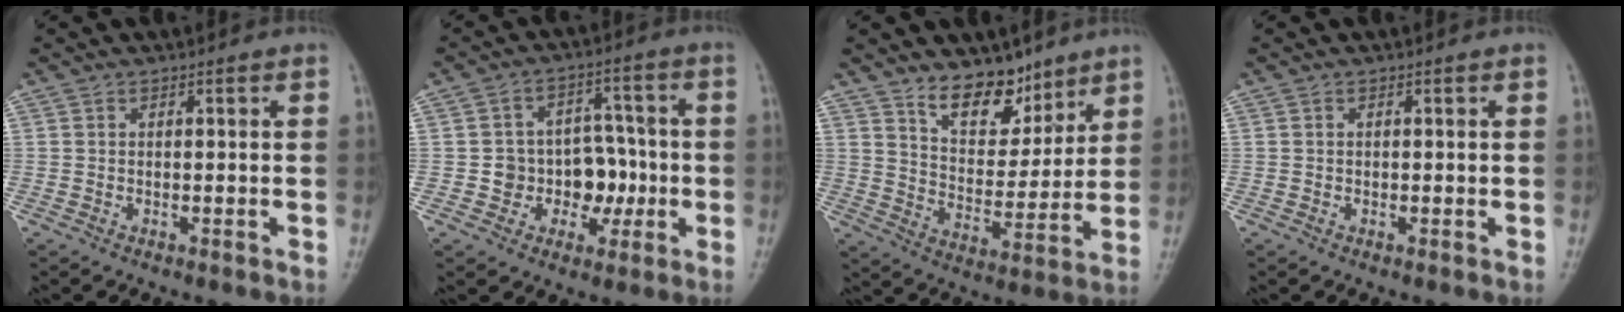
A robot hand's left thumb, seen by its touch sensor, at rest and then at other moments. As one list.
[{"total": 9.7, "force": [-2.0, 7.8, 5.3], "torque": [-0.020, 0.036, -0.030]}, {"total": 10.8, "force": [8.1, 5.5, 4.5], "torque": [-0.040, -0.064, 0.146]}, {"total": 0.0}]